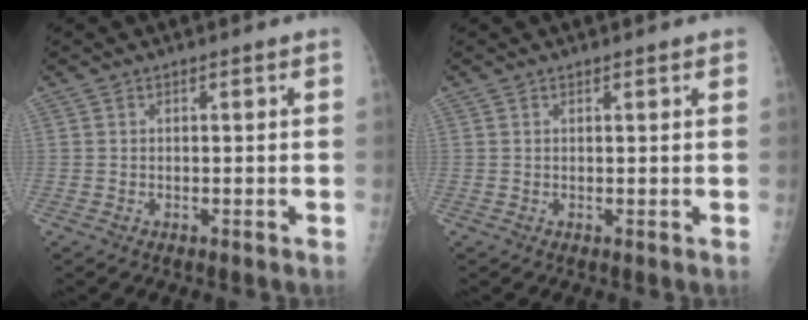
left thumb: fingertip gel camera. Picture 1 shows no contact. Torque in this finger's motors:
{"motor_torque": [-0.30, -0.04, 0.21, 0.16, 0.06]}